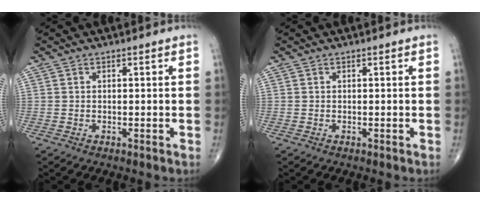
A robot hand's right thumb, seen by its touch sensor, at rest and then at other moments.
{"total": 0.0}